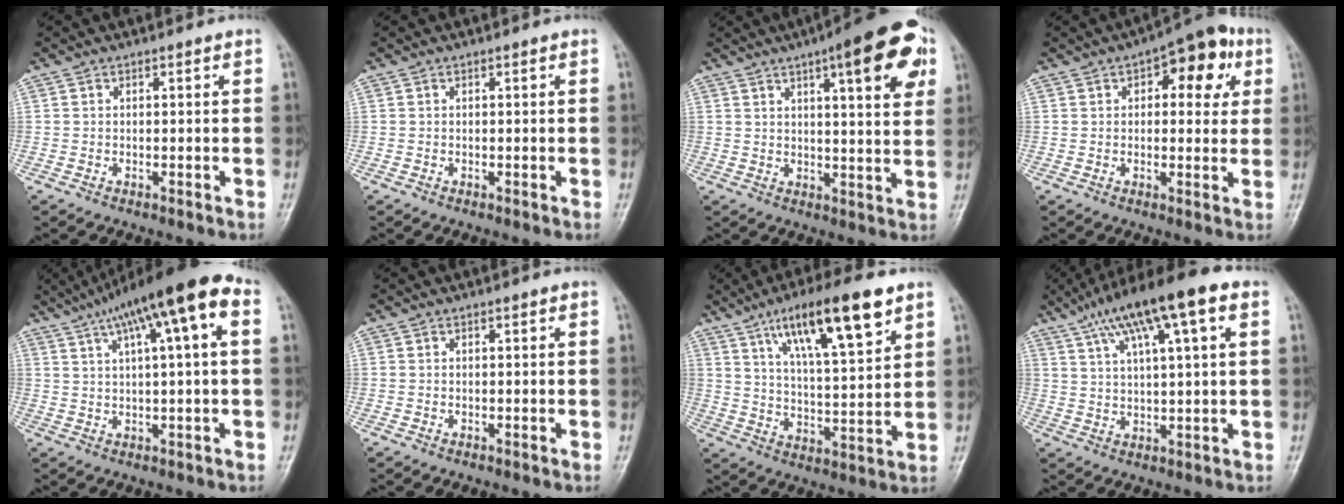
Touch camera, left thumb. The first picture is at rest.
{"total": 0.0}
{"total": 16.0, "force": [7.3, 4.2, 13.6], "torque": [-0.156, -0.011, 0.091]}
{"total": 11.4, "force": [4.2, 5.7, 9.0], "torque": [-0.073, 0.009, 0.045]}
{"total": 15.2, "force": [6.5, 3.0, 13.4], "torque": [-0.222, 0.028, 0.101]}
{"total": 0.0}
{"total": 16.9, "force": [9.5, 3.8, 13.4], "torque": [-0.211, -0.031, 0.165]}
{"total": 15.8, "force": [7.7, 3.5, 13.3], "torque": [-0.225, 0.016, 0.130]}